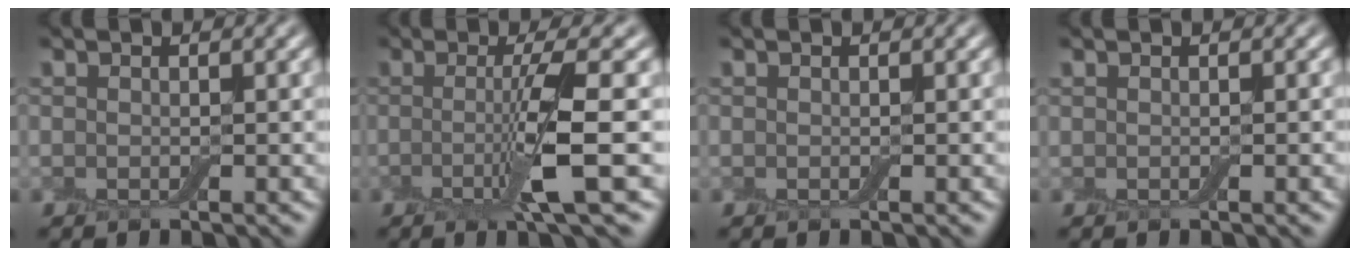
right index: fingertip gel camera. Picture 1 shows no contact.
{"total": 4.7, "force": [-0.7, 0.3, 4.7], "torque": [-0.084, -0.002, -0.022]}
{"total": 0.0}
{"total": 0.8, "force": [0.0, 0.1, 0.7], "torque": [-0.009, 0.001, 0.000]}